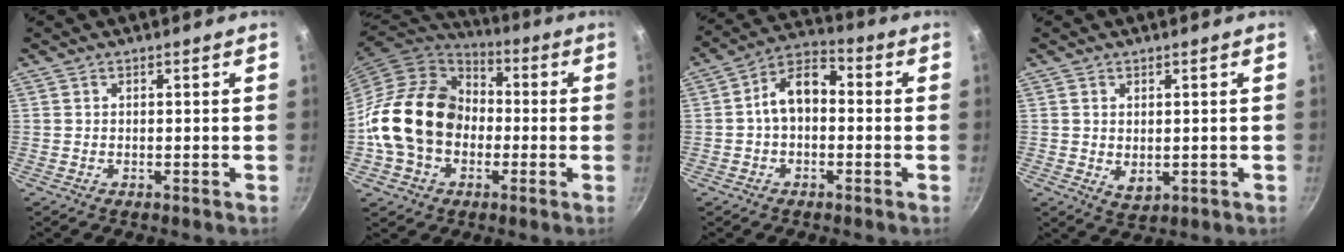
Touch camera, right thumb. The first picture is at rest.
{"total": 20.1, "force": [-1.9, 15.7, 12.3], "torque": [-0.197, 0.045, -0.039]}
{"total": 9.2, "force": [-0.3, 6.1, 6.8], "torque": [-0.090, 0.039, -0.021]}
{"total": 3.2, "force": [0.4, 2.2, 2.4], "torque": [-0.037, -0.012, 0.012]}